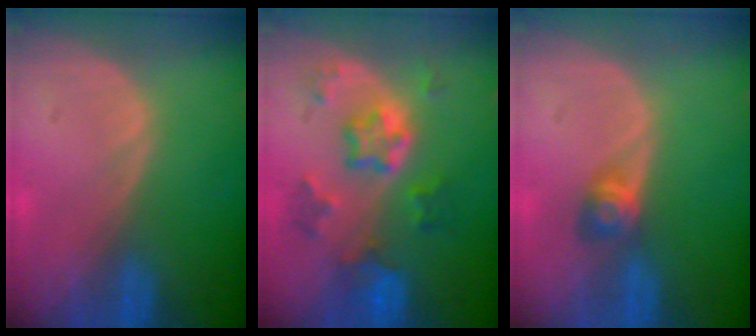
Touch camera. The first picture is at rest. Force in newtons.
{"total": 7.5, "press": 6.6, "slide": 3.6}
{"total": 2.9, "press": 2.6, "slide": 1.4}